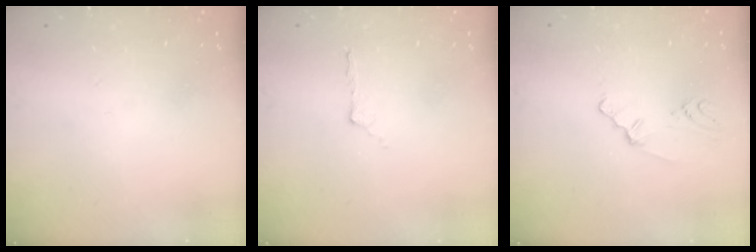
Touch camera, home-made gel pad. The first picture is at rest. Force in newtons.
{"total": 4.0, "press": 3.9, "slide": 0.5}
{"total": 1.5, "press": 1.4, "slide": 0.7}